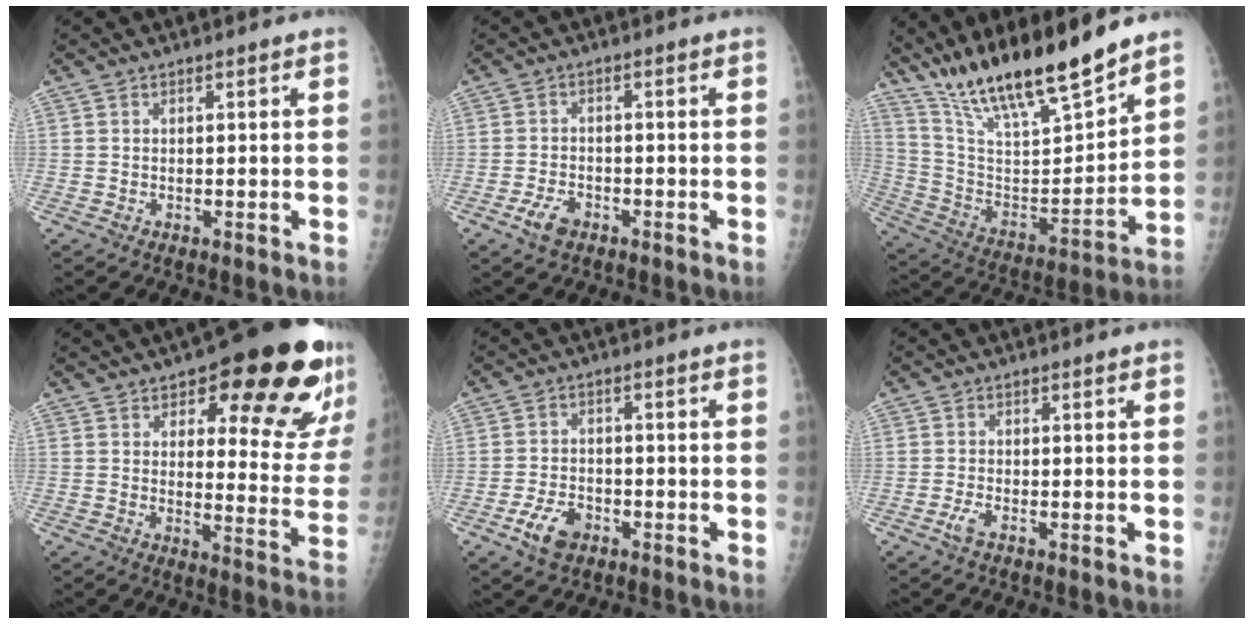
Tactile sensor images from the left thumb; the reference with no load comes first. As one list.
[{"total": 3.9, "force": [-2.3, 2.3, 2.2], "torque": [-0.040, 0.009, -0.039]}, {"total": 21.6, "force": [17.3, 3.8, 12.4], "torque": [-0.194, -0.082, 0.313]}, {"total": 22.1, "force": [12.7, 7.6, 16.5], "torque": [-0.169, -0.058, 0.162]}, {"total": 5.8, "force": [-3.1, 3.5, 3.4], "torque": [-0.060, 0.014, -0.054]}, {"total": 1.8, "force": [-1.0, 0.6, 1.4], "torque": [-0.035, 0.000, -0.022]}]